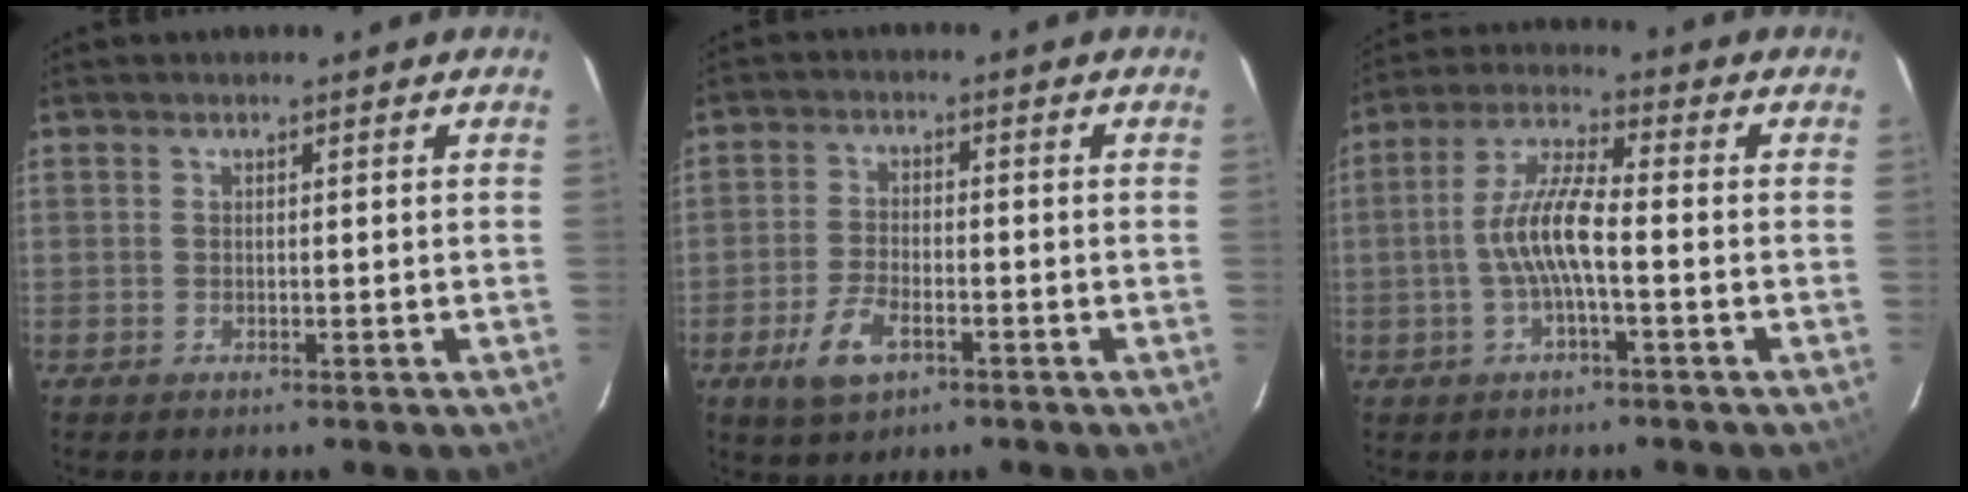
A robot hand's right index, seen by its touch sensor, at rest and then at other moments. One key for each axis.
{"total": 7.0, "fx": -3.6, "fy": 3.4, "fz": 5.0, "tx": -0.117, "ty": -0.005, "tz": -0.064}
{"total": 8.4, "fx": -1.8, "fy": 1.6, "fz": 8.1, "tx": -0.171, "ty": 0.010, "tz": -0.035}